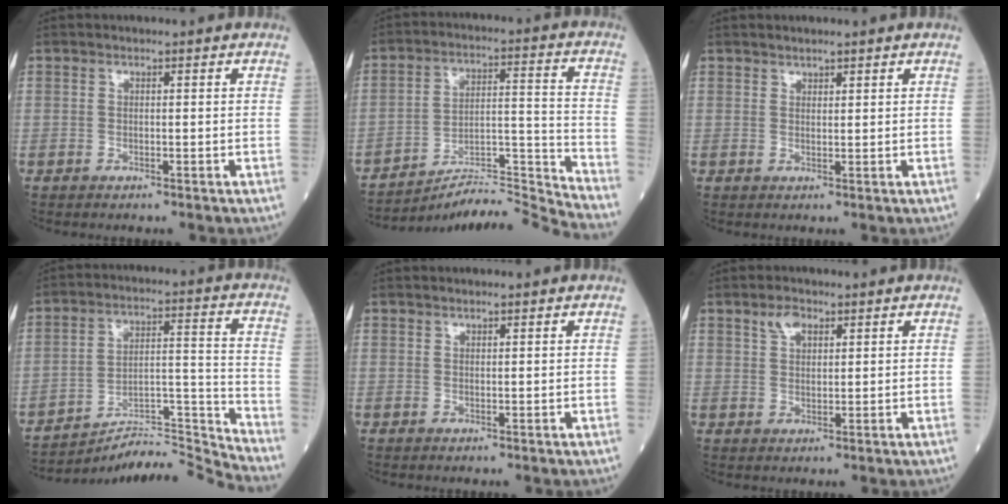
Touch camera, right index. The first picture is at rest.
{"total": 15.2, "force": [-14.6, -3.9, 1.2], "torque": [-0.005, 0.035, -0.236]}
{"total": 1.3, "force": [1.2, 0.3, 0.4], "torque": [-0.011, 0.003, 0.024]}
{"total": 13.7, "force": [-13.2, -3.5, 0.3], "torque": [0.005, 0.047, -0.217]}
{"total": 0.7, "force": [0.7, 0.0, 0.2], "torque": [-0.009, 0.002, 0.015]}
{"total": 2.9, "force": [1.9, 1.4, 1.7], "torque": [-0.035, 0.005, 0.040]}